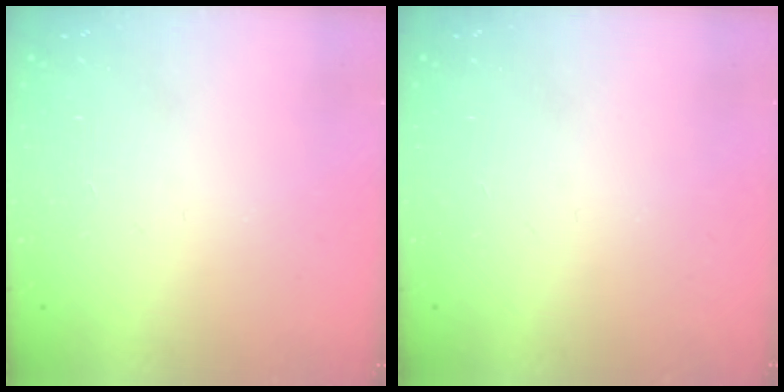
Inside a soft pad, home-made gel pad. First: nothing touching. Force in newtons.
{"total": 0.0}